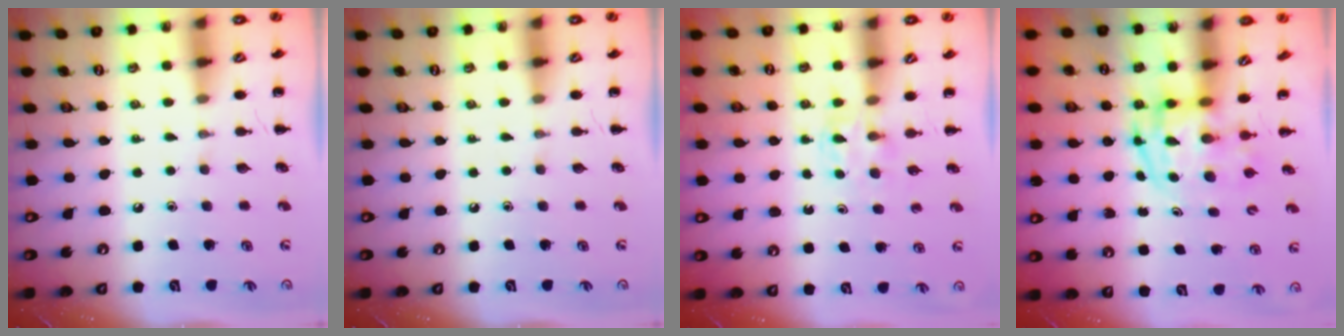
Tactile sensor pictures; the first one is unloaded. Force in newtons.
{"total": 0.0}
{"total": 3.0, "press": 2.8, "slide": 1.0}
{"total": 3.6, "press": 3.6, "slide": 0.6}